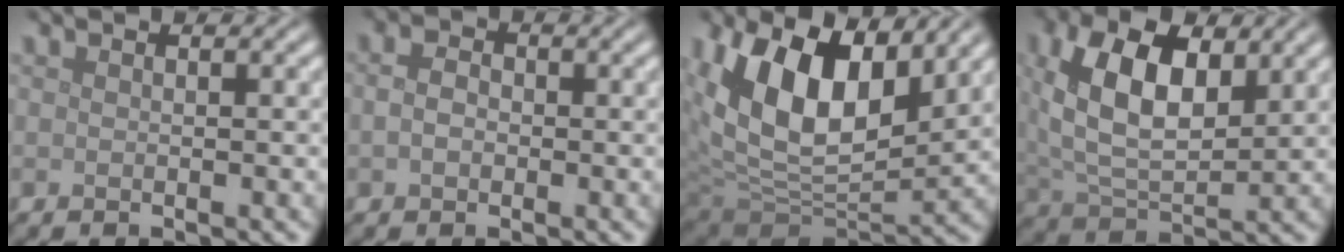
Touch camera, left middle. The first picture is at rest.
{"total": 1.9, "force": [-0.1, 1.4, 1.2], "torque": [-0.027, 0.001, -0.005]}
{"total": 12.5, "force": [4.3, 7.3, 9.2], "torque": [-0.172, -0.006, 0.080]}
{"total": 9.7, "force": [3.1, 5.3, 7.5], "torque": [-0.157, 0.007, 0.052]}